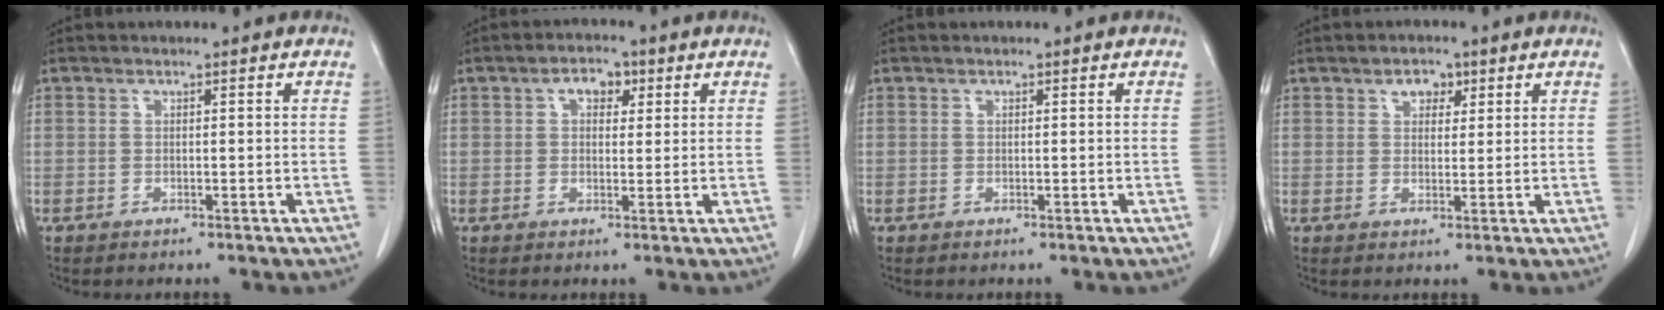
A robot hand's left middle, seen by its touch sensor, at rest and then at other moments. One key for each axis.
{"total": 3.6, "fx": 1.5, "fy": 2.2, "fz": 2.5, "tx": -0.040, "ty": 0.015, "tz": 0.023}
{"total": 0.0}
{"total": 2.9, "fx": 1.6, "fy": 1.9, "fz": 1.6, "tx": -0.022, "ty": 0.007, "tz": 0.024}